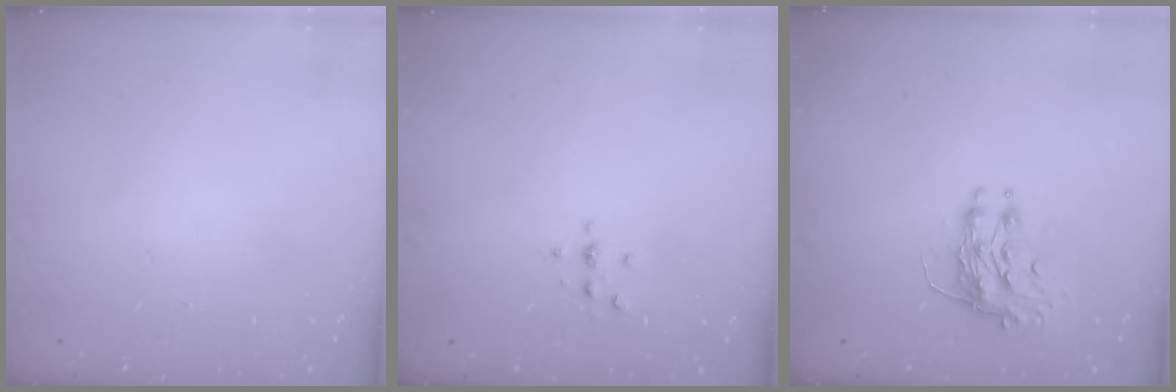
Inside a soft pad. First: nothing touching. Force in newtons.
{"total": 2.4, "press": 2.4, "slide": 0.3}
{"total": 8.3, "press": 8.3, "slide": 0.1}